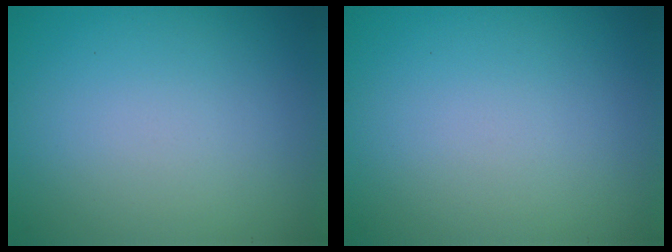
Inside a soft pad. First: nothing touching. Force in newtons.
{"total": 0.0}